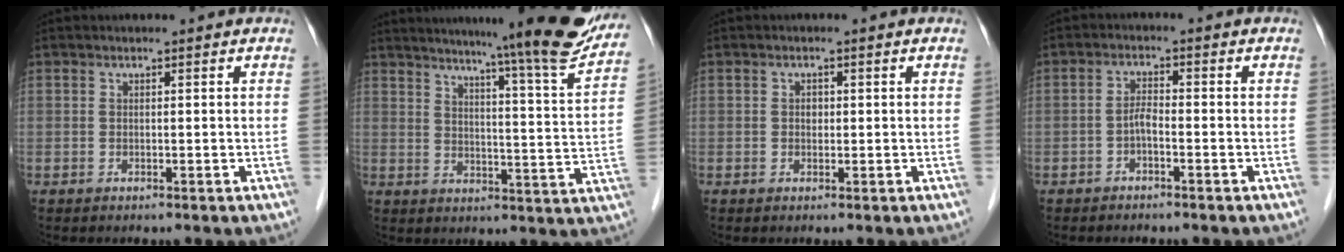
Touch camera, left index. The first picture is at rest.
{"total": 19.9, "force": [17.1, -0.5, 10.2], "torque": [-0.136, -0.049, 0.212]}
{"total": 1.1, "force": [0.1, 0.9, 0.6], "torque": [-0.013, 0.004, 0.000]}
{"total": 2.1, "force": [-1.0, 0.5, 1.7], "torque": [-0.037, 0.006, -0.021]}